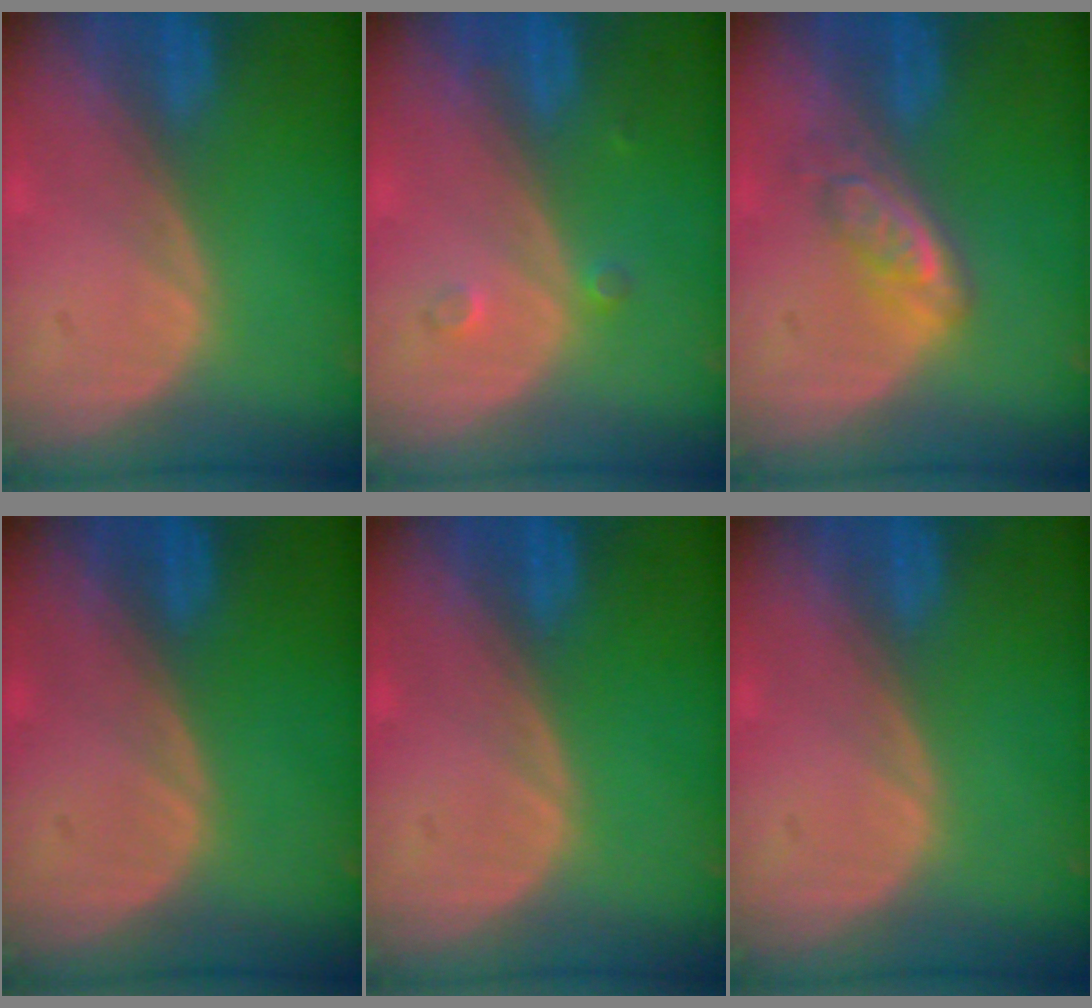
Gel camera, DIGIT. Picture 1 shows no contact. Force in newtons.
{"total": 1.9, "press": 1.6, "slide": 1.0}
{"total": 4.9, "press": 4.6, "slide": 1.7}
{"total": 0.0}
{"total": 0.0}
{"total": 0.0}